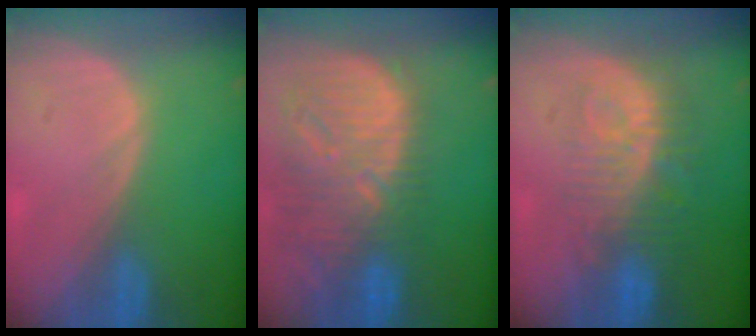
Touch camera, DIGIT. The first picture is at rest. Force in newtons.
{"total": 13.4, "press": 11.5, "slide": 7.0}
{"total": 9.7, "press": 8.7, "slide": 4.1}